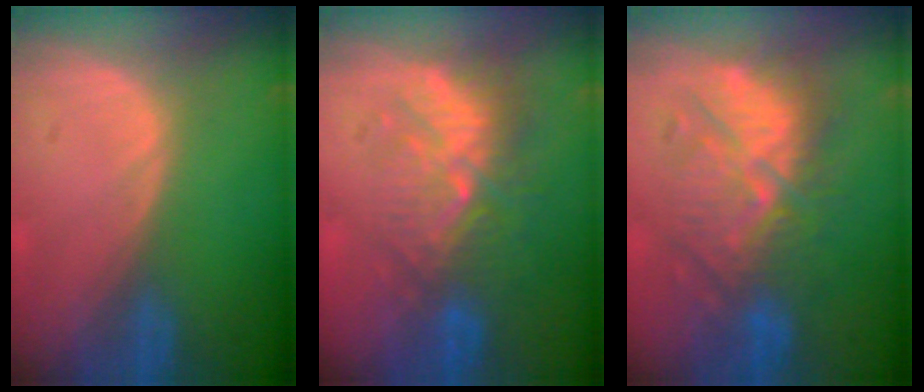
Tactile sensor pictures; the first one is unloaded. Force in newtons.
{"total": 9.4, "press": 8.7, "slide": 3.5}
{"total": 10.1, "press": 10.0, "slide": 0.4}